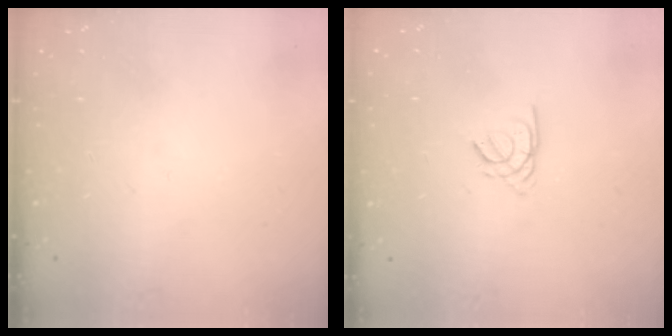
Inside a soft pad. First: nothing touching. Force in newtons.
{"total": 1.5, "press": 1.4, "slide": 0.4}